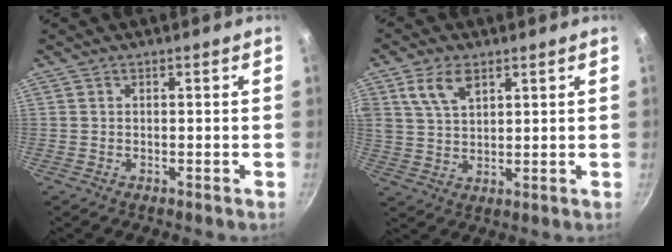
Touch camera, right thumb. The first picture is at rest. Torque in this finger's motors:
{"motor_torque": [0.26, 0.29, 1.35, 1.04, 0.17]}